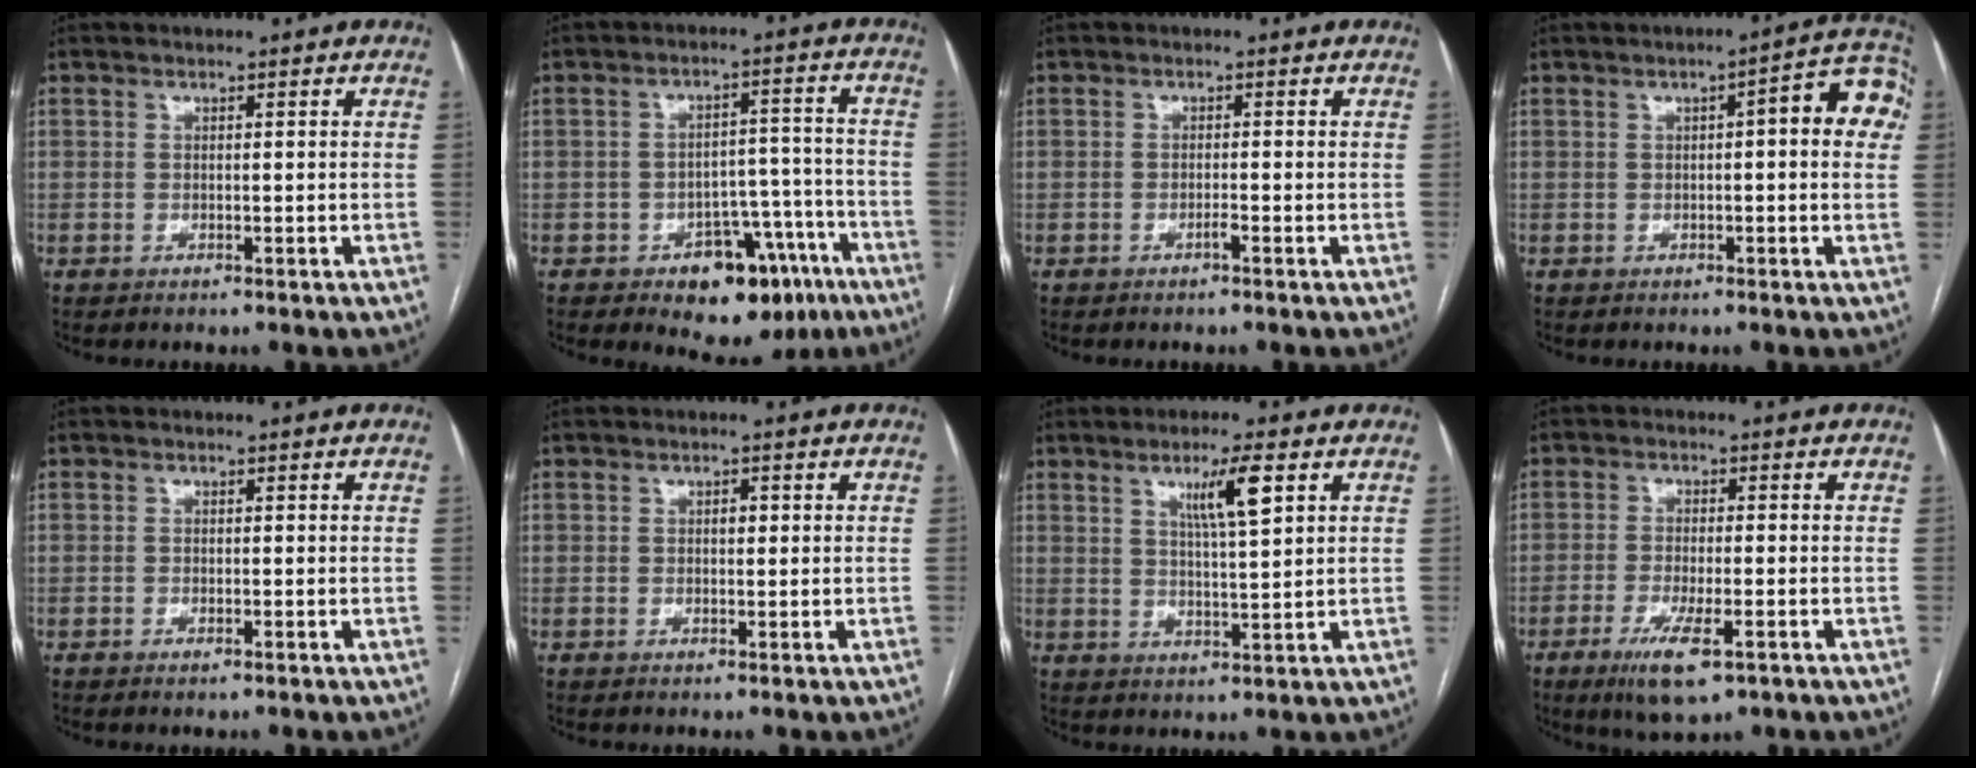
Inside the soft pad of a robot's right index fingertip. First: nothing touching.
{"total": 11.3, "force": [-6.7, 6.3, 6.5], "torque": [-0.055, 0.032, -0.086]}
{"total": 0.9, "force": [-0.6, 0.0, 0.6], "torque": [-0.013, 0.001, -0.010]}
{"total": 8.2, "force": [1.6, 1.7, 7.9], "torque": [-0.090, 0.026, 0.010]}
{"total": 0.7, "force": [-0.5, 0.1, 0.5], "torque": [-0.007, -0.001, -0.007]}
{"total": 1.1, "force": [0.2, 0.6, 0.9], "torque": [-0.011, 0.002, 0.002]}
{"total": 6.5, "force": [3.2, -0.4, 5.7], "torque": [-0.098, -0.007, 0.057]}
{"total": 7.2, "force": [-3.8, 1.6, 5.9], "torque": [-0.109, -0.015, -0.060]}